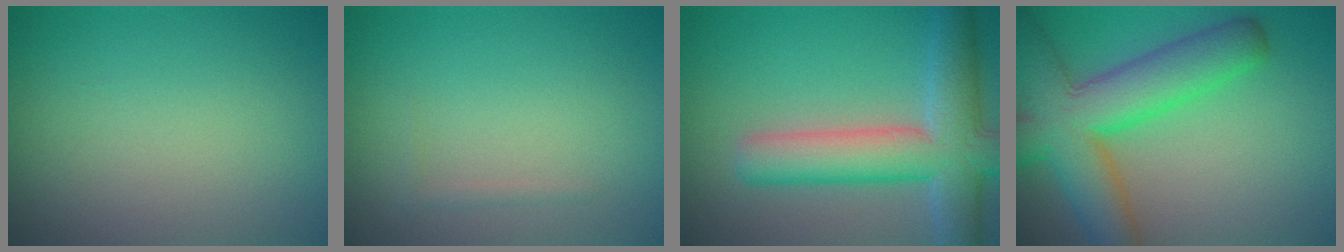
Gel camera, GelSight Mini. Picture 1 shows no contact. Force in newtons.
{"total": 0.5, "press": 0.5, "slide": 0.0}
{"total": 7.6, "press": 7.6, "slide": 0.4}
{"total": 9.1, "press": 9.1, "slide": 0.4}